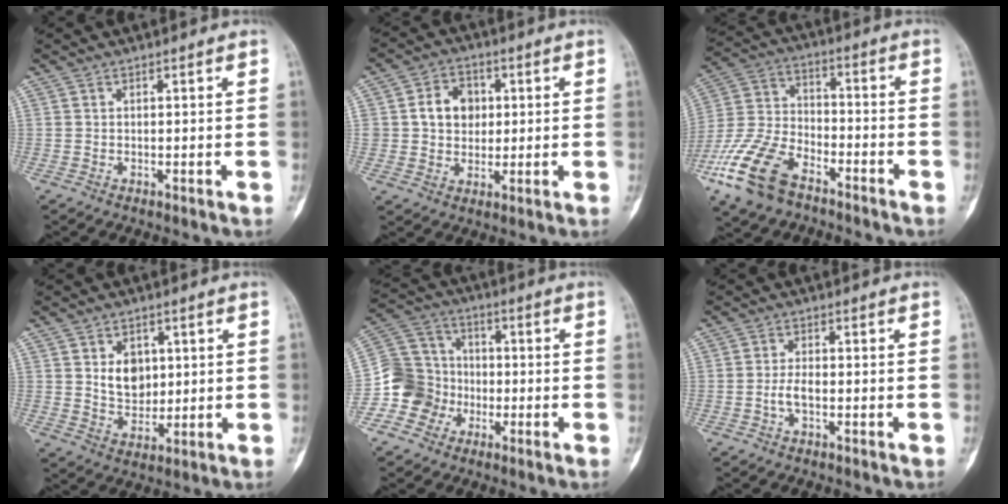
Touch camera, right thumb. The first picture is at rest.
{"total": 8.1, "force": [1.3, 6.6, 4.5], "torque": [-0.038, 0.001, 0.020]}
{"total": 15.6, "force": [-9.4, 8.0, 9.5], "torque": [-0.202, 0.042, -0.188]}
{"total": 7.0, "force": [1.8, 5.2, 4.3], "torque": [-0.042, -0.014, 0.039]}
{"total": 11.0, "force": [-3.9, 10.1, 2.3], "torque": [-0.015, 0.056, -0.075]}
{"total": 2.7, "force": [-0.8, 1.1, 2.3], "torque": [-0.047, 0.009, -0.016]}